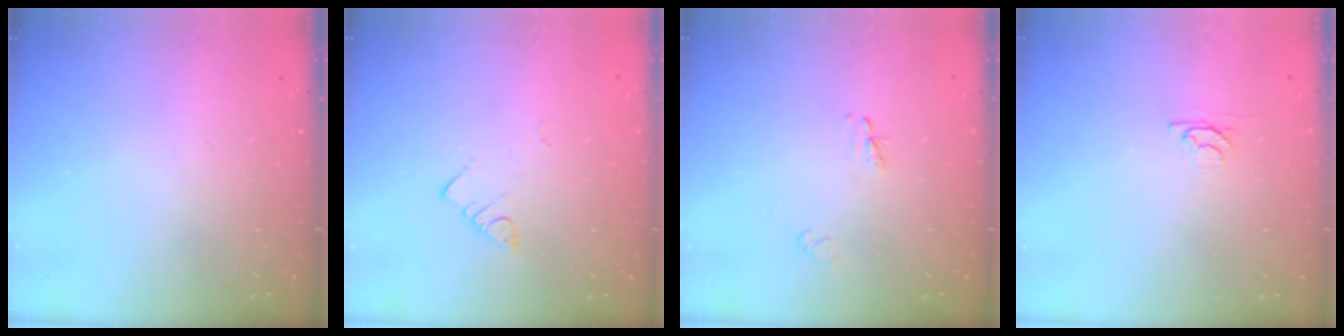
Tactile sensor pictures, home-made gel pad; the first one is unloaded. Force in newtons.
{"total": 3.0, "press": 3.0, "slide": 0.2}
{"total": 2.3, "press": 2.2, "slide": 0.2}
{"total": 3.1, "press": 3.0, "slide": 0.4}